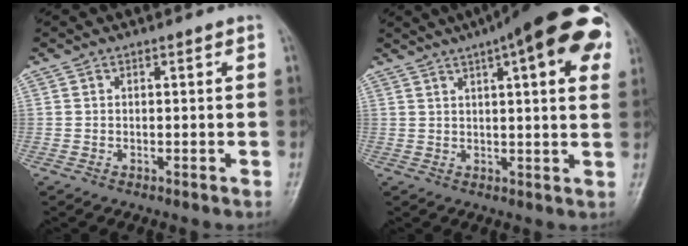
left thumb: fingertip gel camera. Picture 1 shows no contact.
{"total": 20.4, "force": [9.6, 5.4, 17.2], "torque": [-0.229, 0.015, 0.125]}